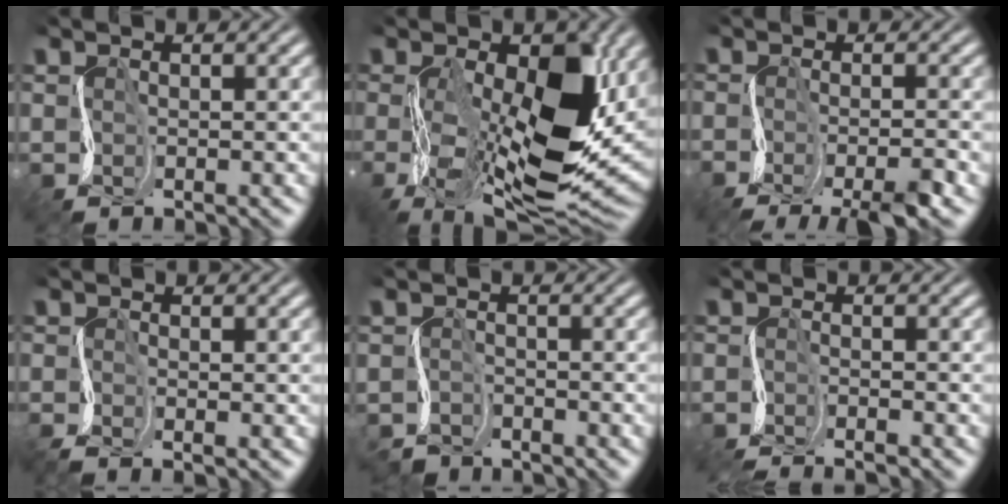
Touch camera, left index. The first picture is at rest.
{"total": 15.2, "force": [-0.8, 7.2, 13.3], "torque": [-0.217, -0.022, -0.011]}
{"total": 4.9, "force": [-3.5, 0.5, 3.3], "torque": [-0.050, -0.002, -0.070]}
{"total": 1.6, "force": [-1.5, -0.1, 0.6], "torque": [-0.018, -0.005, -0.038]}
{"total": 2.9, "force": [-2.8, 0.8, -0.1], "torque": [-0.001, -0.001, -0.061]}
{"total": 2.9, "force": [-2.7, -0.1, 0.8], "torque": [-0.015, -0.006, -0.060]}